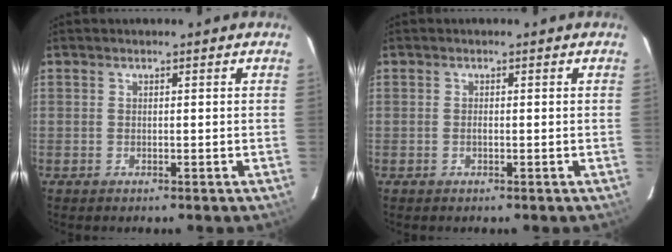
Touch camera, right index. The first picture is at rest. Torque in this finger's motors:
{"motor_torque": [0.43, -0.07, 0.22, 0.04]}